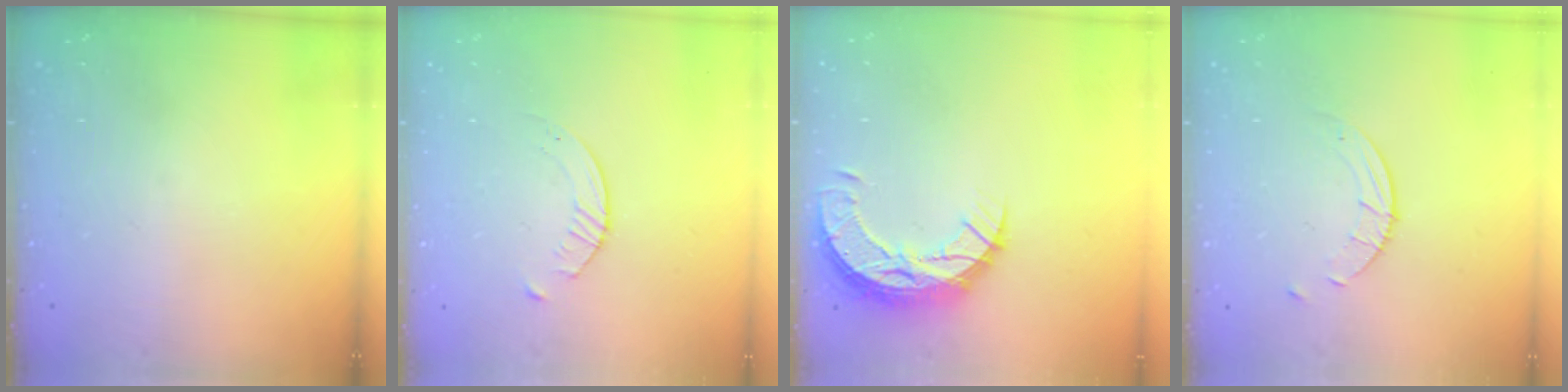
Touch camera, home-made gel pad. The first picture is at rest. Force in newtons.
{"total": 2.8, "press": 2.7, "slide": 0.3}
{"total": 10.3, "press": 10.2, "slide": 0.8}
{"total": 4.6, "press": 4.5, "slide": 0.5}